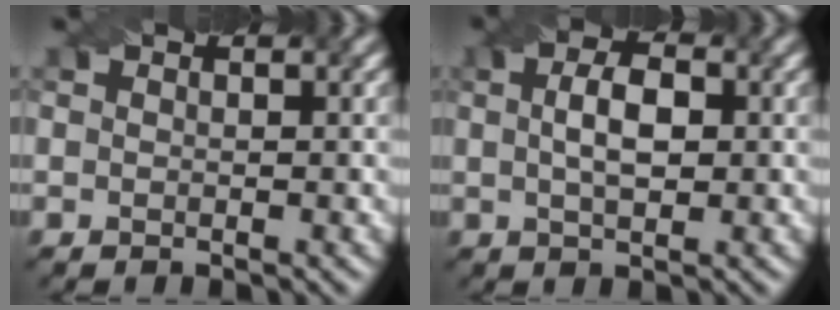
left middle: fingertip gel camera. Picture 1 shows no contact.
{"total": 2.7, "force": [-0.2, 1.5, 2.3], "torque": [-0.040, 0.005, 0.009]}